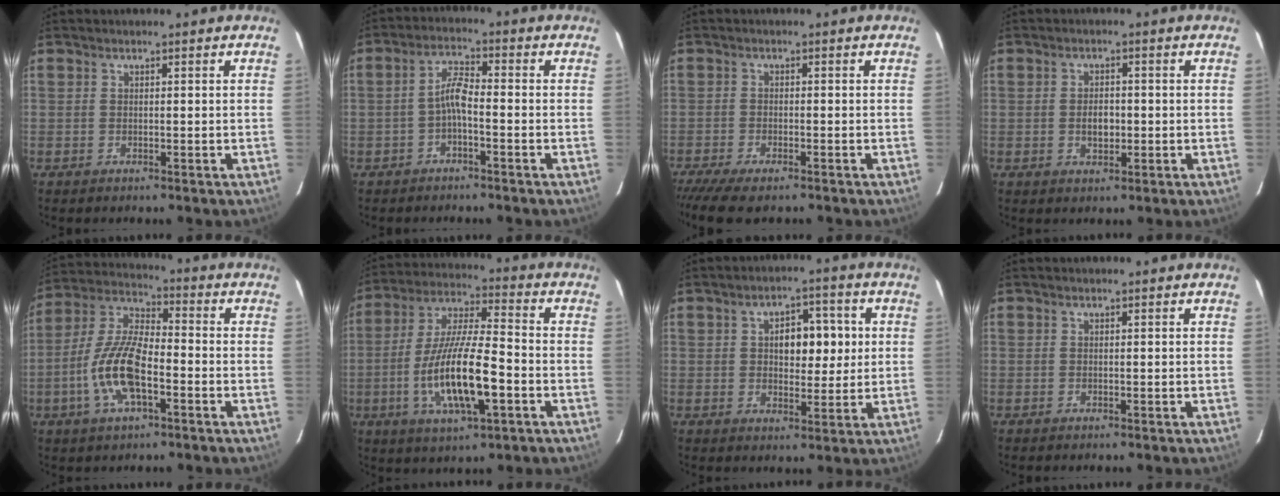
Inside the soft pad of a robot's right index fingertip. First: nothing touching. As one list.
[{"total": 3.7, "force": [-1.8, 0.8, 3.2], "torque": [-0.070, 0.013, -0.036]}, {"total": 7.3, "force": [-6.1, 1.4, 3.9], "torque": [-0.098, -0.033, -0.111]}, {"total": 3.1, "force": [-0.5, 2.1, 2.3], "torque": [-0.040, 0.001, -0.007]}, {"total": 13.3, "force": [-4.4, 5.1, 11.5], "torque": [-0.245, 0.001, -0.087]}, {"total": 16.3, "force": [-4.9, 3.8, 15.1], "torque": [-0.302, -0.013, -0.090]}, {"total": 7.7, "force": [1.3, 4.6, 6.0], "torque": [-0.097, 0.018, 0.024]}, {"total": 0.0}]